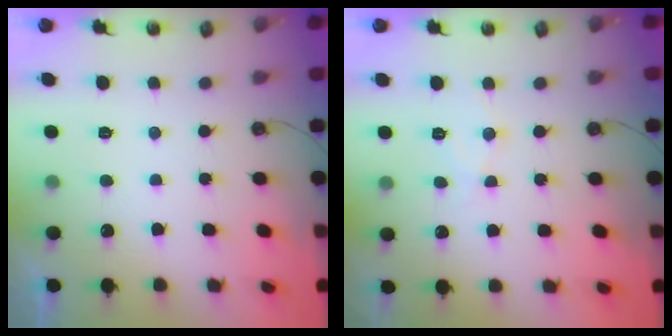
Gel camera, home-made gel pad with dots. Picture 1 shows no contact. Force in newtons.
{"total": 6.4, "press": 6.4, "slide": 0.5}